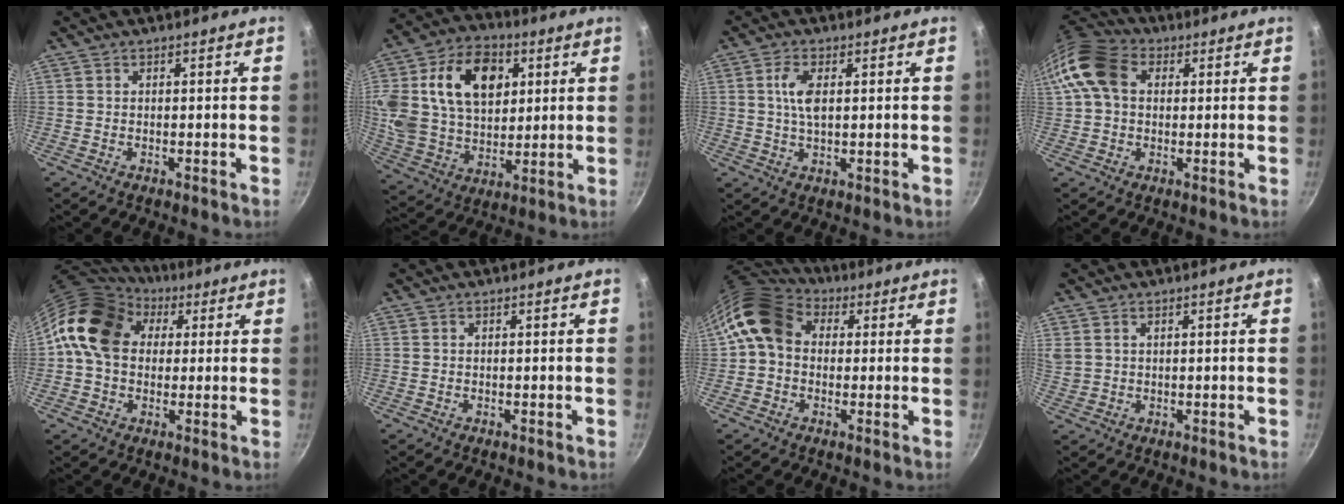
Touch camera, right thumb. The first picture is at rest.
{"total": 24.8, "force": [7.2, 17.2, 16.3], "torque": [-0.310, 0.011, 0.129]}
{"total": 5.2, "force": [1.1, 2.2, 4.6], "torque": [-0.092, 0.003, 0.021]}
{"total": 11.7, "force": [2.4, 8.6, 7.6], "torque": [-0.130, 0.022, 0.027]}
{"total": 16.1, "force": [3.9, 12.4, 9.5], "torque": [-0.138, 0.022, 0.052]}
{"total": 0.0}
{"total": 11.4, "force": [1.6, 9.1, 6.7], "torque": [-0.101, 0.019, 0.008]}
{"total": 3.7, "force": [1.9, 2.7, 1.8], "torque": [-0.029, 0.003, 0.044]}